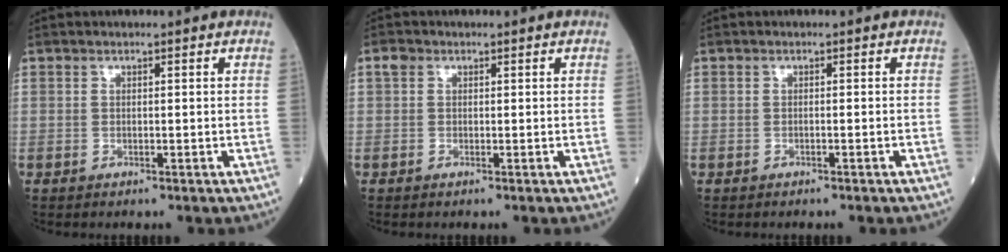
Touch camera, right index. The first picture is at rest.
{"total": 1.0, "force": [0.3, 0.8, 0.5], "torque": [-0.010, 0.006, 0.001]}
{"total": 0.6, "force": [-0.4, -0.2, 0.4], "torque": [-0.010, 0.003, -0.004]}